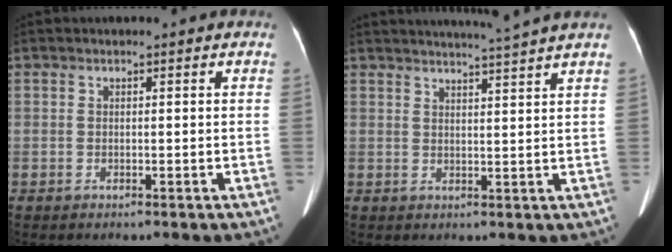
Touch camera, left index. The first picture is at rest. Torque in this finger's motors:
{"motor_torque": [0.16, -0.41, -0.03, 0.05]}